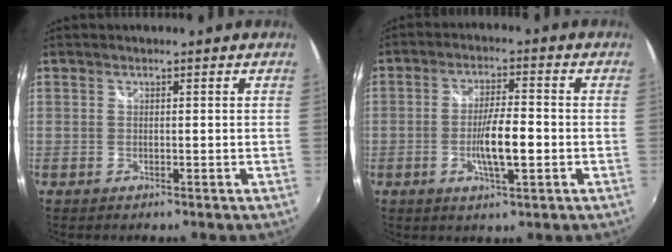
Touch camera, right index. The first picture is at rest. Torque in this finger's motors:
{"motor_torque": [1.64, -0.49, 0.86, 0.18]}